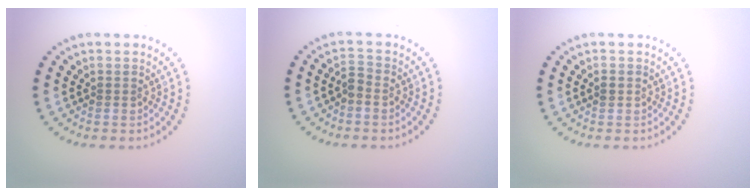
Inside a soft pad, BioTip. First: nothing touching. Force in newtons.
{"total": 1.1, "press": 1.0, "slide": 0.4}
{"total": 1.0, "press": 1.0, "slide": 0.1}